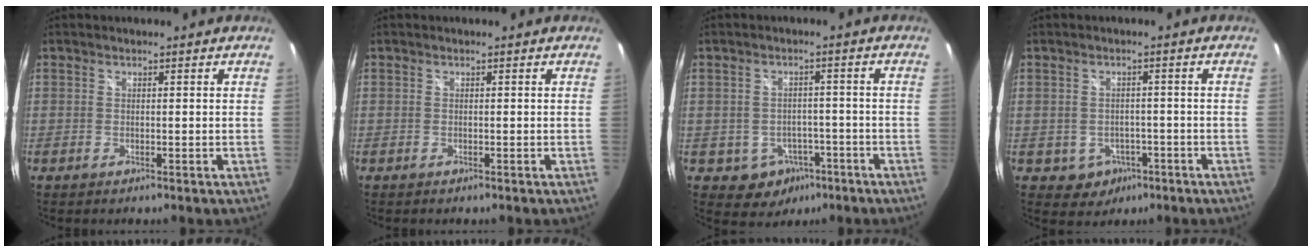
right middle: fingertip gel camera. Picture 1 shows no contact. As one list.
[{"total": 0.0}, {"total": 6.1, "force": [-3.0, 5.1, 1.5], "torque": [-0.036, 0.017, -0.024]}, {"total": 4.6, "force": [-1.8, 4.1, 1.1], "torque": [-0.034, 0.007, -0.013]}]